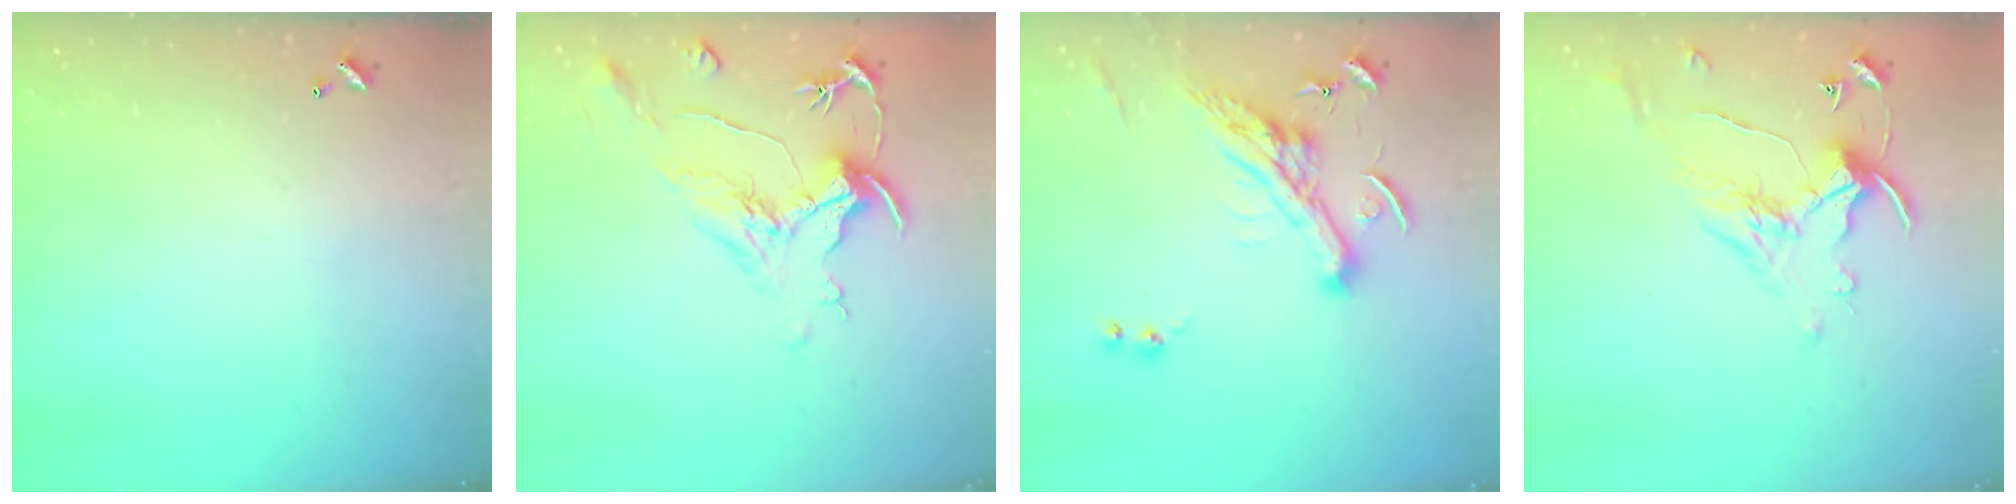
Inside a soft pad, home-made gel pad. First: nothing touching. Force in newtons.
{"total": 2.2, "press": 1.7, "slide": 1.3}
{"total": 6.7, "press": 6.5, "slide": 1.6}
{"total": 1.1, "press": 0.6, "slide": 0.9}